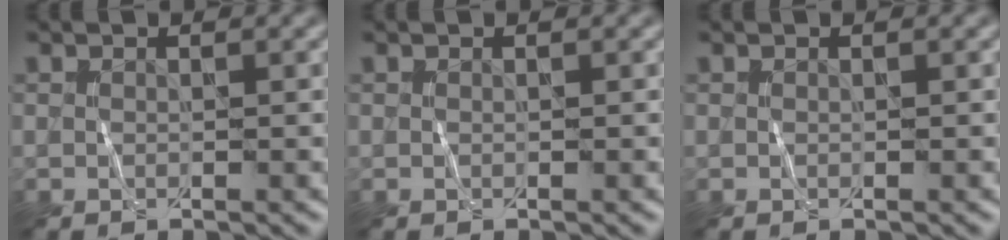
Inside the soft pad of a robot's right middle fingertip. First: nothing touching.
{"total": 0.0}
{"total": 0.0}